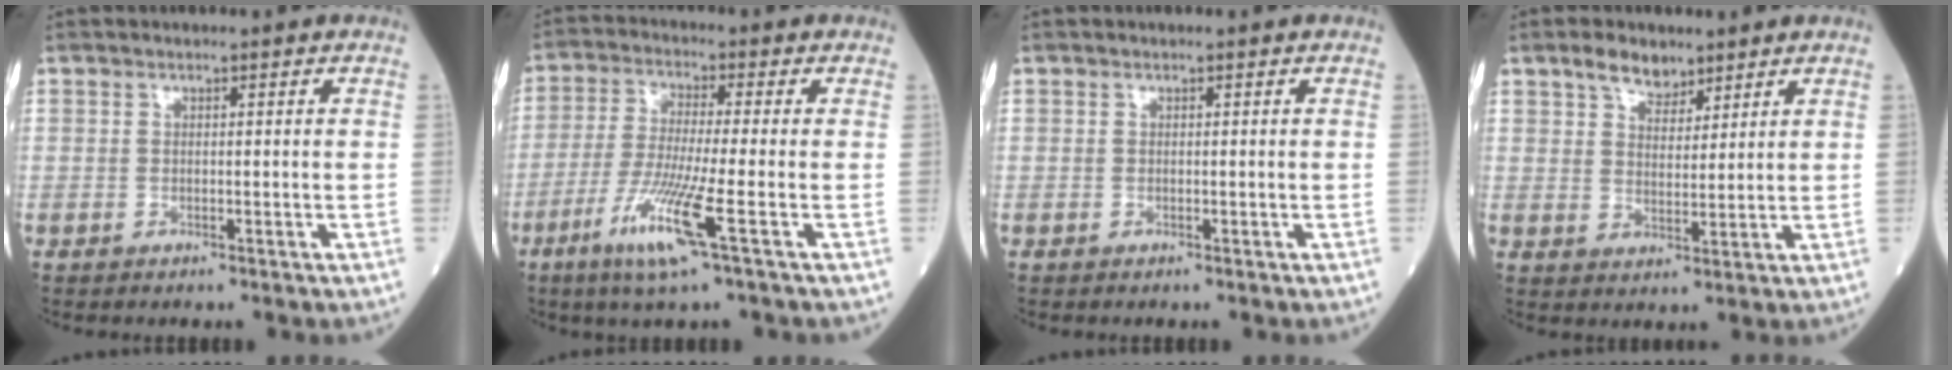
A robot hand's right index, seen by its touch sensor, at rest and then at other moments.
{"total": 9.7, "force": [-4.4, -0.6, 8.6], "torque": [-0.179, -0.026, -0.091]}
{"total": 0.0}
{"total": 4.9, "force": [3.6, 2.5, 2.2], "torque": [-0.040, 0.005, 0.069]}